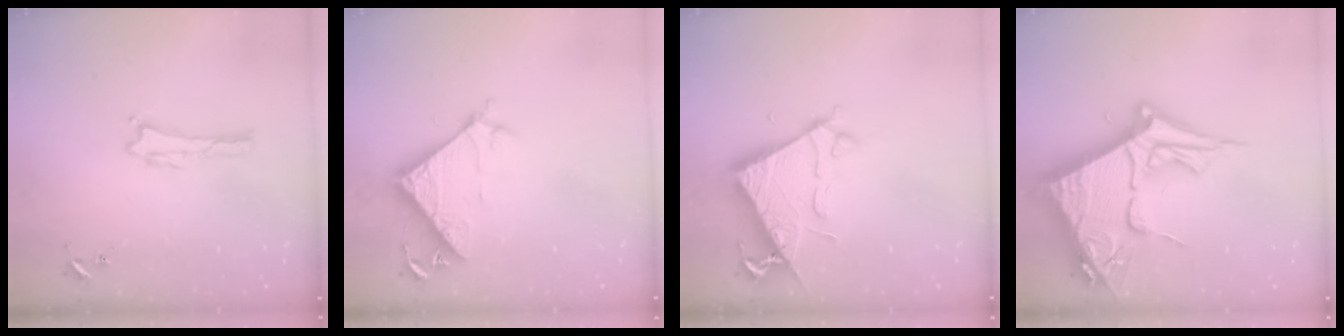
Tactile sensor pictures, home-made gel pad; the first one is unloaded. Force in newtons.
{"total": 8.7, "press": 8.7, "slide": 0.4}
{"total": 7.2, "press": 7.2, "slide": 0.7}
{"total": 15.2, "press": 15.1, "slide": 1.8}